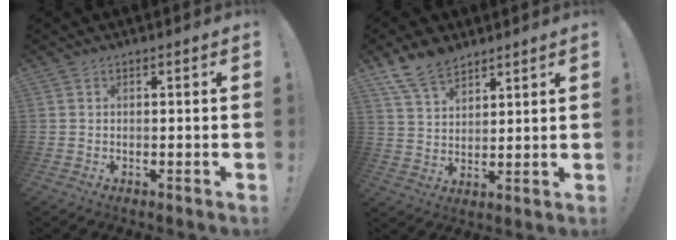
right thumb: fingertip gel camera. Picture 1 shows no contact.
{"total": 9.8, "force": [7.7, 4.7, 3.8], "torque": [-0.076, -0.042, 0.149]}